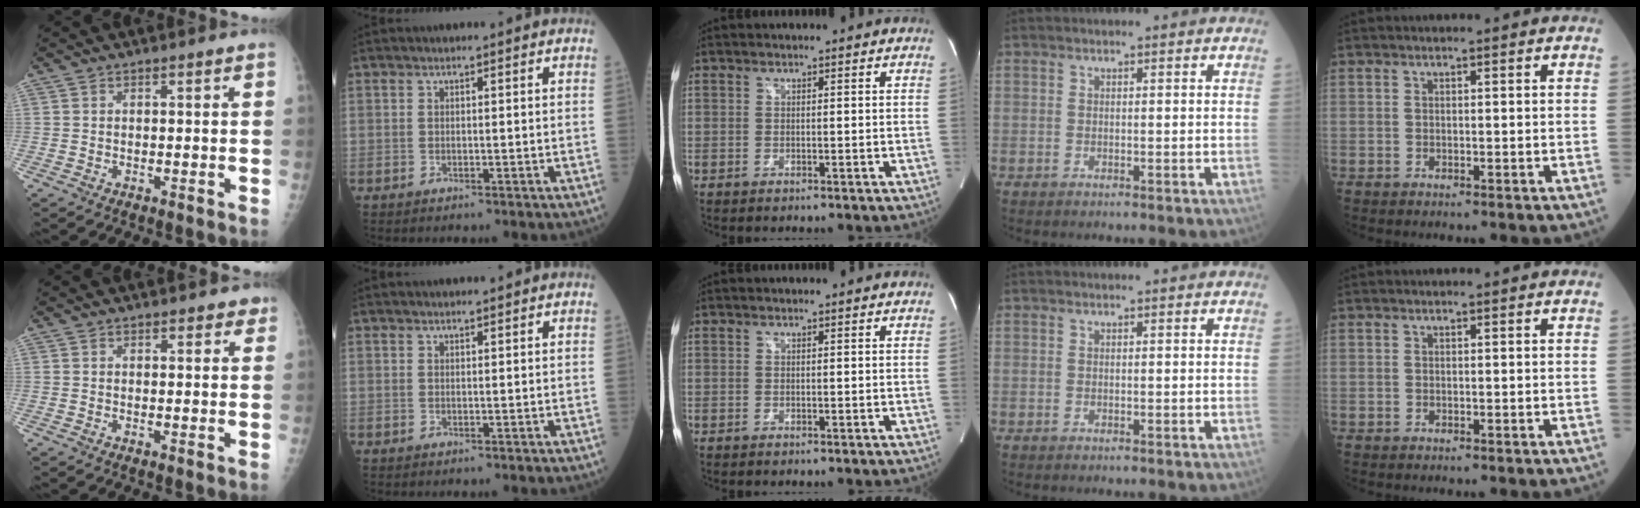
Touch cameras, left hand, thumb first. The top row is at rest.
{"thumb": {"total": 2.0, "force": [1.4, 1.2, 0.6], "torque": [0.020, -0.004, 0.009]}, "index": {"total": 0.7, "force": [0.6, 0.0, 0.3], "torque": [0.003, 0.011, 0.007]}}